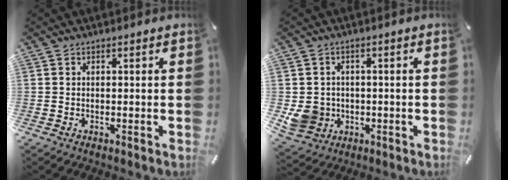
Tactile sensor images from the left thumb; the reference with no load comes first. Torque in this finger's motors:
{"motor_torque": [-0.01, 0.10, 0.29, 0.25, 0.04]}